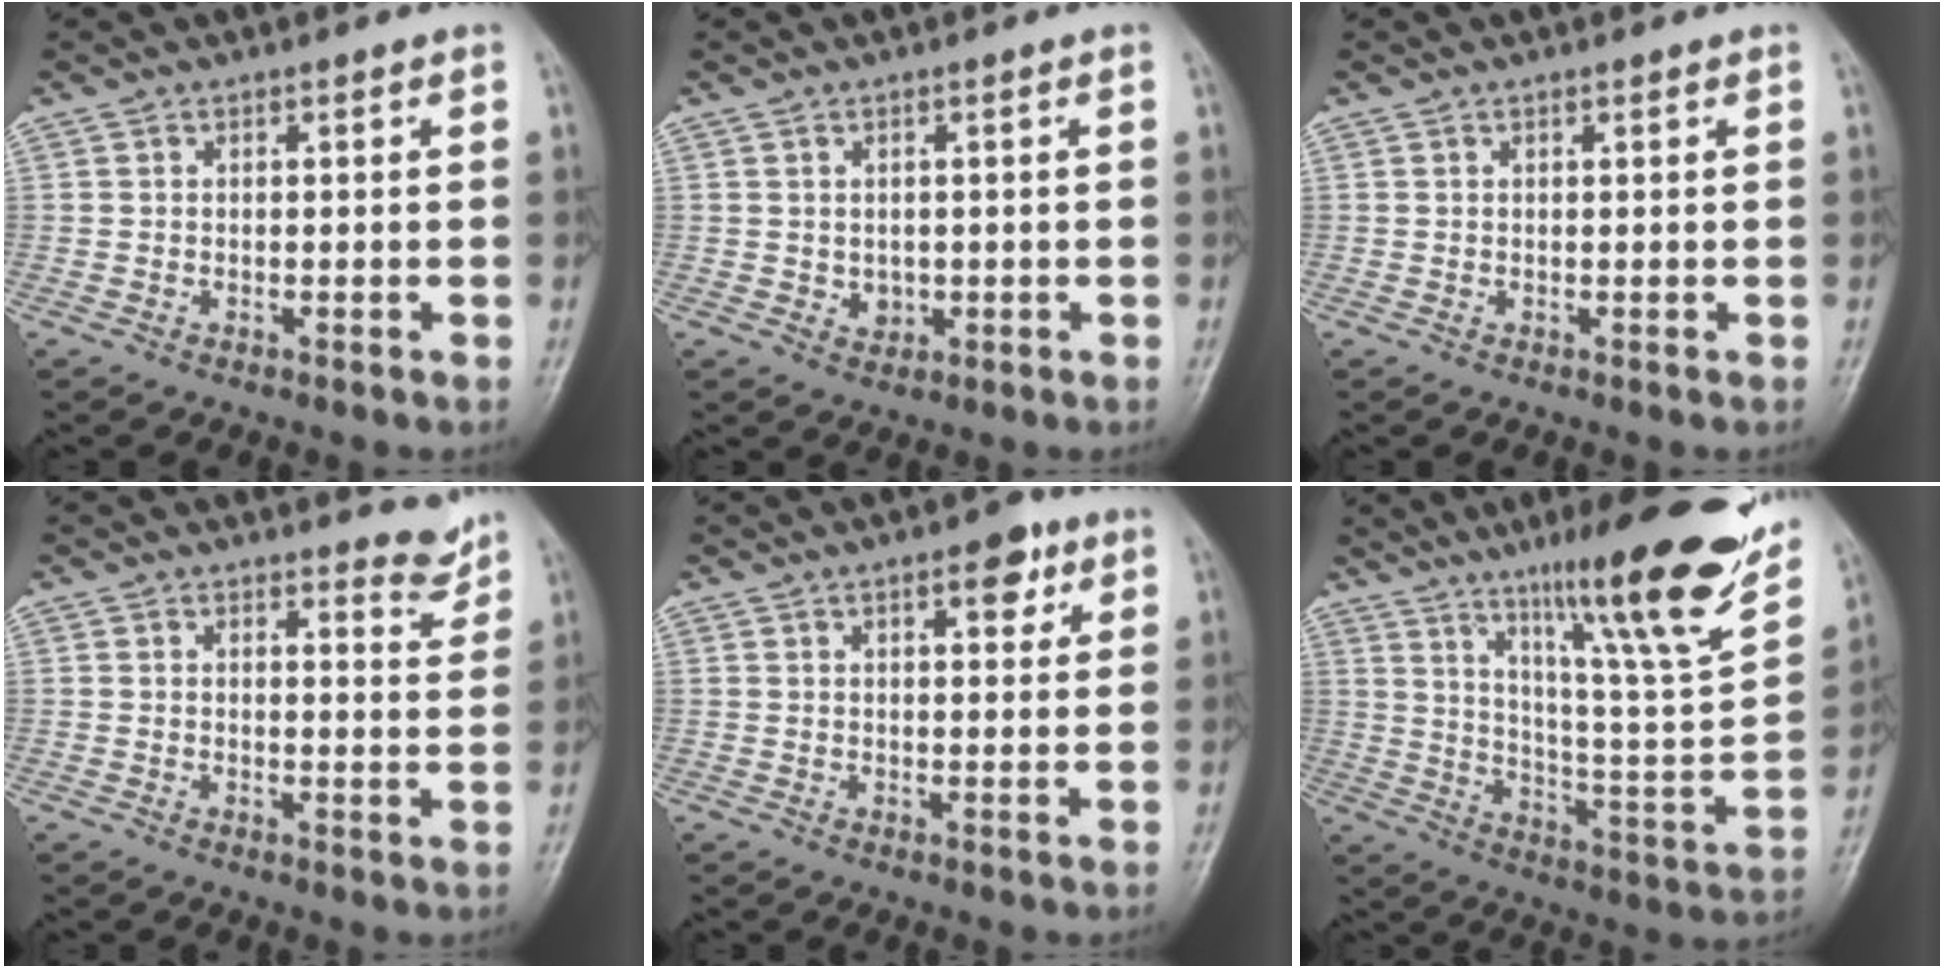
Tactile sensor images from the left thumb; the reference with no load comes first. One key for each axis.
{"total": 1.7, "fx": -0.1, "fy": 1.4, "fz": 0.9, "tx": -0.006, "ty": 0.001, "tz": 0.003}
{"total": 0.6, "fx": 0.4, "fy": 0.2, "fz": 0.4, "tx": -0.007, "ty": 0.000, "tz": 0.005}
{"total": 3.8, "fx": 3.5, "fy": 1.2, "fz": 0.9, "tx": 0.003, "ty": -0.035, "tz": 0.038}
{"total": 5.4, "fx": 2.8, "fy": 2.4, "fz": 4.0, "tx": -0.035, "ty": -0.009, "tz": 0.034}
{"total": 26.4, "fx": 15.9, "fy": 4.1, "fz": 20.7, "tx": -0.284, "ty": -0.057, "tz": 0.251}